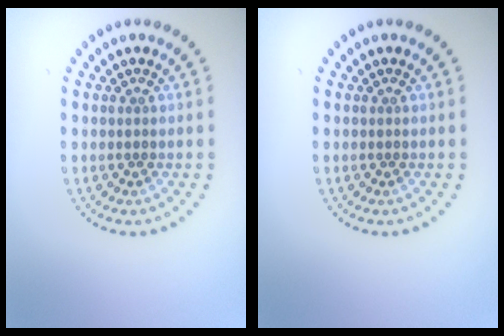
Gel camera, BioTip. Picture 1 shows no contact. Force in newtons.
{"total": 0.0}